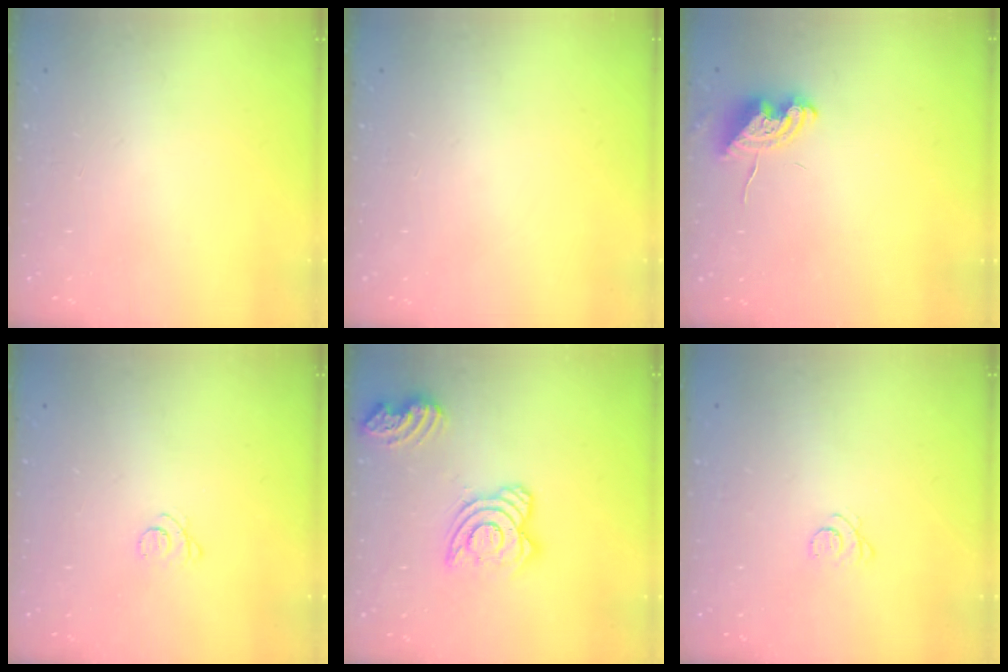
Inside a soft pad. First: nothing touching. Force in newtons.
{"total": 0.0}
{"total": 7.1, "press": 7.0, "slide": 0.8}
{"total": 2.6, "press": 2.6, "slide": 0.3}
{"total": 16.1, "press": 16.1, "slide": 1.5}
{"total": 2.8, "press": 2.7, "slide": 0.3}